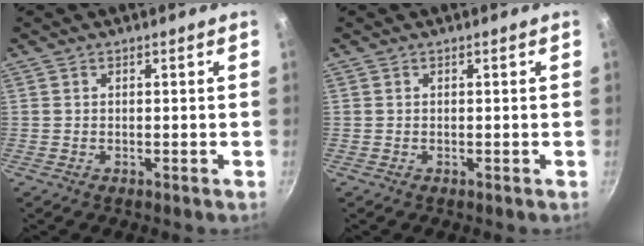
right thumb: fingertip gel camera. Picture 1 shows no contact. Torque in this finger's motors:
{"motor_torque": [-0.06, 0.06, -0.08, 0.08, 0.00]}